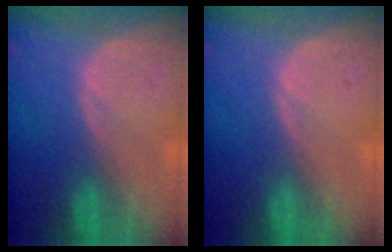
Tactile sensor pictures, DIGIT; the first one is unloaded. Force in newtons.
{"total": 0.0}